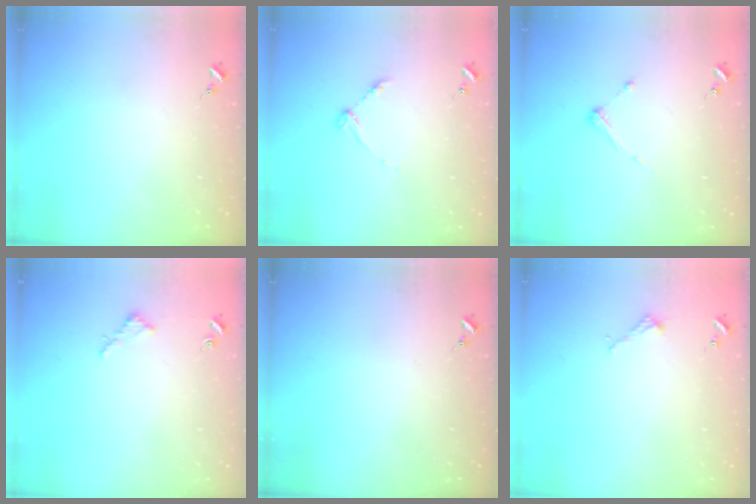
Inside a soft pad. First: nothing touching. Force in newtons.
{"total": 3.3, "press": 3.3, "slide": 0.5}
{"total": 3.4, "press": 3.4, "slide": 0.4}
{"total": 2.6, "press": 2.6, "slide": 0.2}
{"total": 0.0}
{"total": 2.2, "press": 2.2, "slide": 0.2}